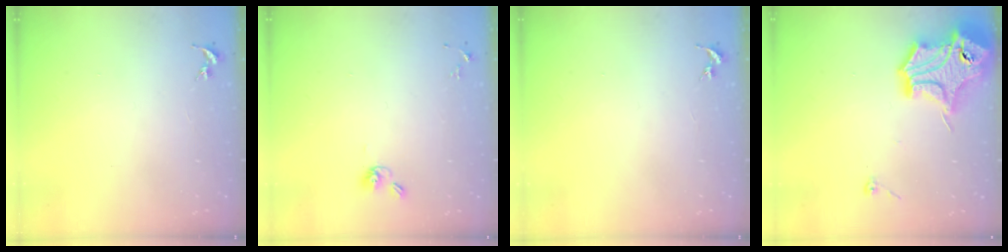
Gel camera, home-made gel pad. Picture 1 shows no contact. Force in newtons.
{"total": 5.9, "press": 5.4, "slide": 2.4}
{"total": 0.0}
{"total": 17.4, "press": 17.3, "slide": 2.1}